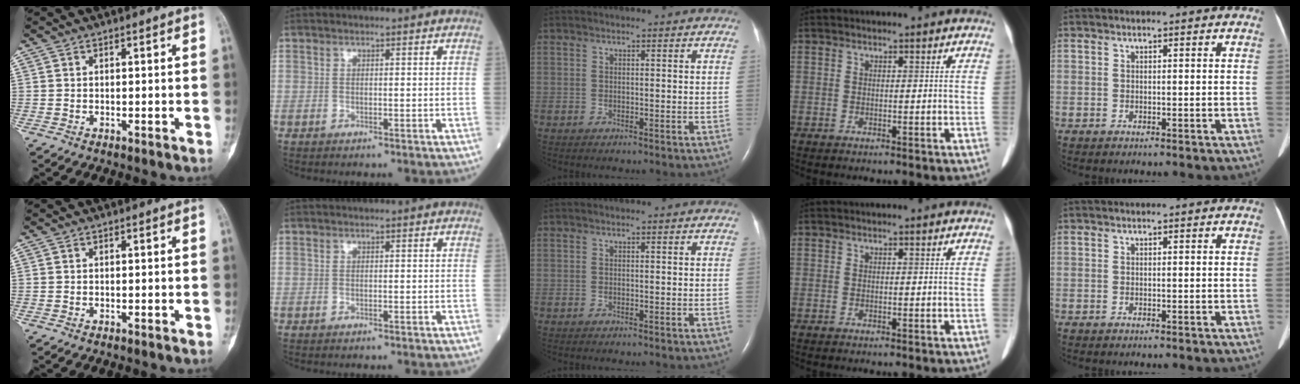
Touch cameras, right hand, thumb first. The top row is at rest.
{}